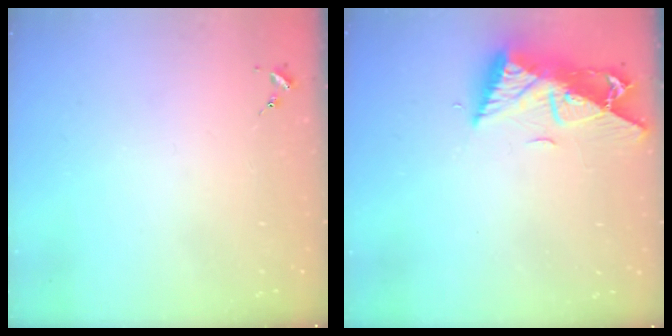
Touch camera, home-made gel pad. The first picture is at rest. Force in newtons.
{"total": 10.2, "press": 10.1, "slide": 1.1}